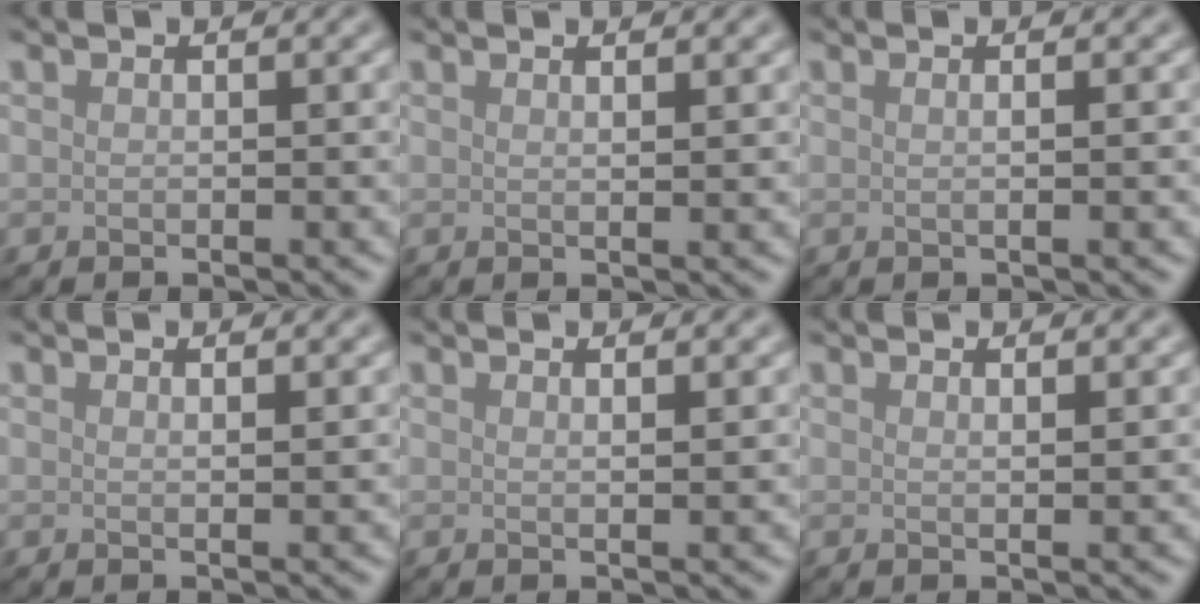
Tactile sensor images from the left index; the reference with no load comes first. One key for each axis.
{"total": 2.2, "fx": 1.1, "fy": 0.8, "fz": 1.7, "tx": -0.017, "ty": 0.005, "tz": -0.002}
{"total": 2.9, "fx": 0.8, "fy": 1.3, "fz": 2.5, "tx": -0.012, "ty": 0.009, "tz": -0.016}
{"total": 1.9, "fx": 0.9, "fy": 0.6, "fz": 1.5, "tx": -0.017, "ty": 0.003, "tz": 0.001}
{"total": 2.4, "fx": 1.2, "fy": 0.8, "fz": 1.9, "tx": -0.018, "ty": 0.005, "tz": -0.003}
{"total": 2.0, "fx": 1.0, "fy": 0.6, "fz": 1.5, "tx": -0.017, "ty": 0.005, "tz": 0.003}